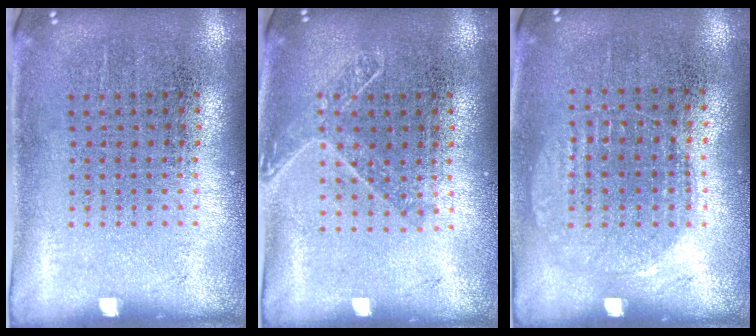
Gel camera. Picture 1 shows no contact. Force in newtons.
{"total": 1.3, "press": 1.1, "slide": 0.7}
{"total": 1.0, "press": 0.9, "slide": 0.3}